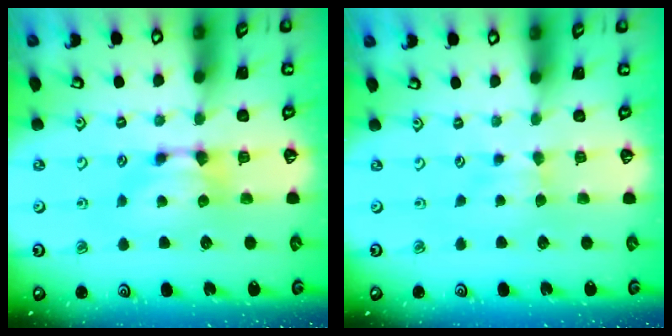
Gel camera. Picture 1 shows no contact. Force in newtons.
{"total": 1.7, "press": 1.6, "slide": 0.5}